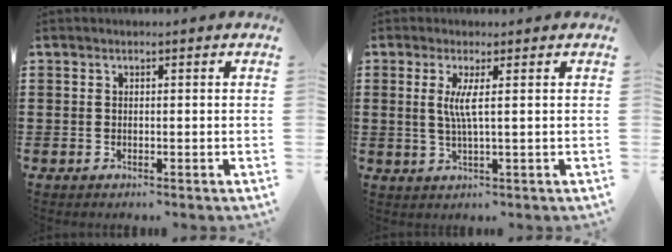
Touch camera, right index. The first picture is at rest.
{"total": 3.7, "force": [0.6, -0.1, 3.6], "torque": [-0.072, -0.007, 0.009]}